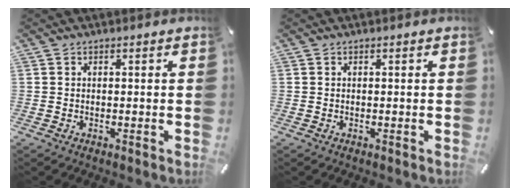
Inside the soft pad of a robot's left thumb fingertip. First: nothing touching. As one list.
[{"total": 0.0}]